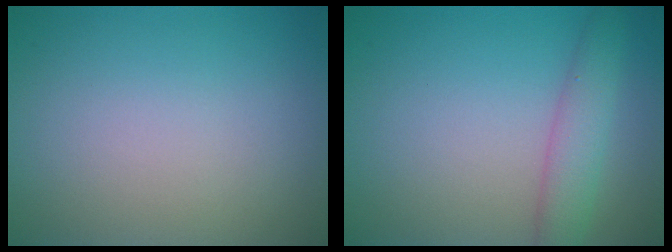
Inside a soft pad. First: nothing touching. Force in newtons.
{"total": 3.1, "press": 3.1, "slide": 0.1}